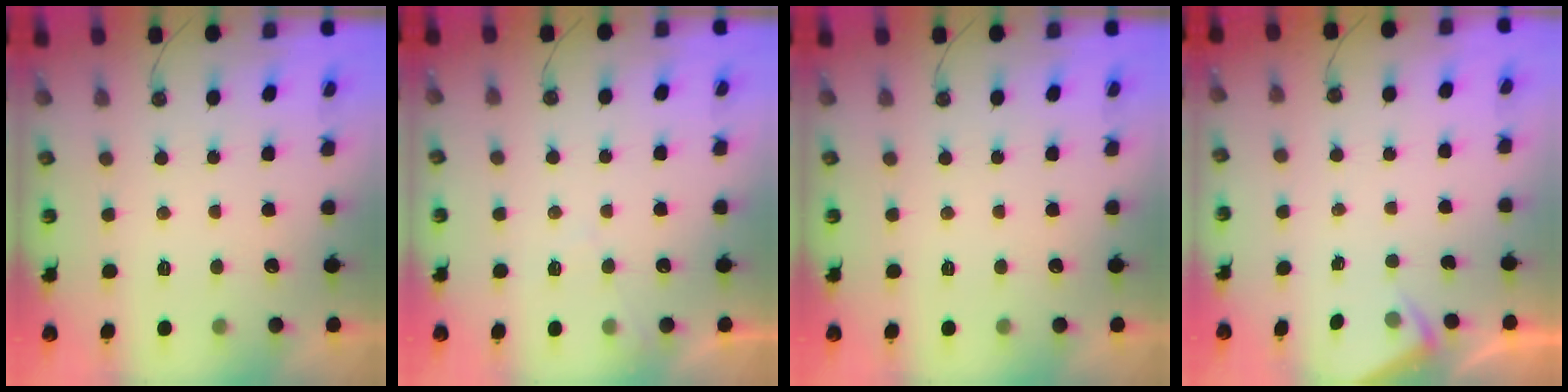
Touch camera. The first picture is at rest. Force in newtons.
{"total": 4.3, "press": 4.3, "slide": 0.6}
{"total": 0.0}
{"total": 2.1, "press": 2.1, "slide": 0.3}